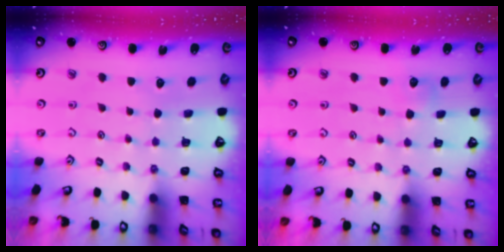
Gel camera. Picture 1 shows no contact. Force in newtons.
{"total": 4.3, "press": 4.2, "slide": 0.5}